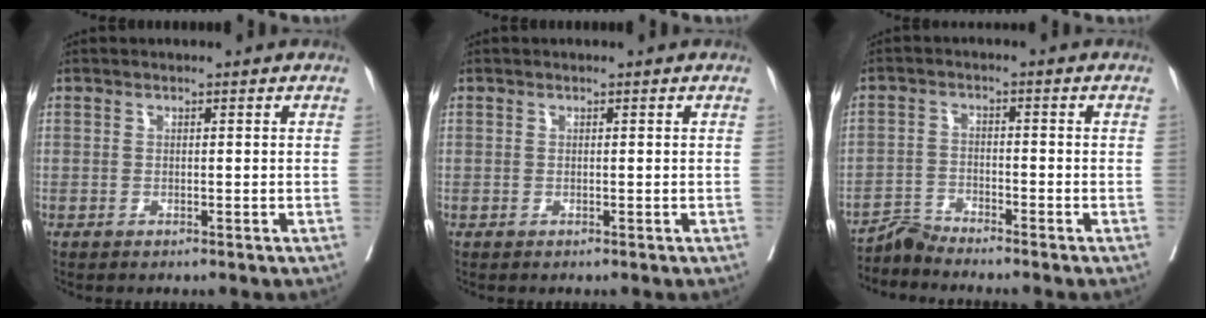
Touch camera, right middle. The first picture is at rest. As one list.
[{"total": 0.0}, {"total": 3.4, "force": [-3.2, -0.9, -0.5], "torque": [0.009, -0.017, -0.064]}]